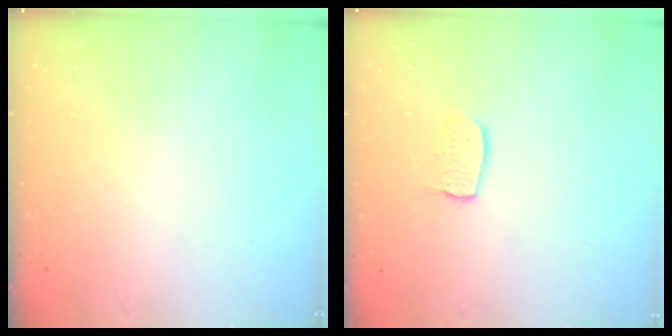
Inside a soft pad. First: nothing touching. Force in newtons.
{"total": 7.1, "press": 7.1, "slide": 0.3}